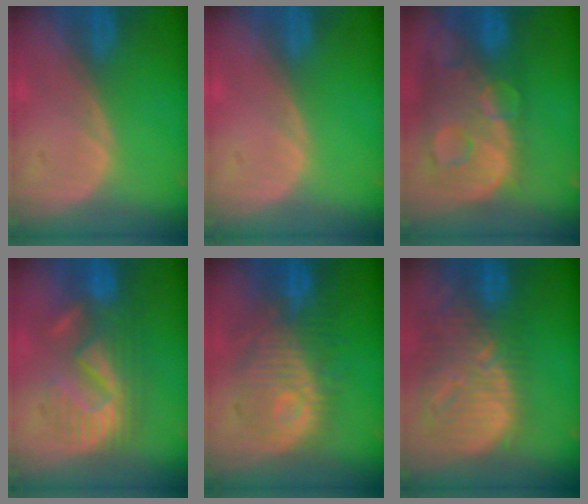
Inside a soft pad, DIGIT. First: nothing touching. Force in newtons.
{"total": 0.0}
{"total": 13.6, "press": 11.1, "slide": 7.9}
{"total": 8.7, "press": 8.6, "slide": 1.5}
{"total": 10.5, "press": 10.2, "slide": 2.3}
{"total": 13.5, "press": 11.7, "slide": 6.8}